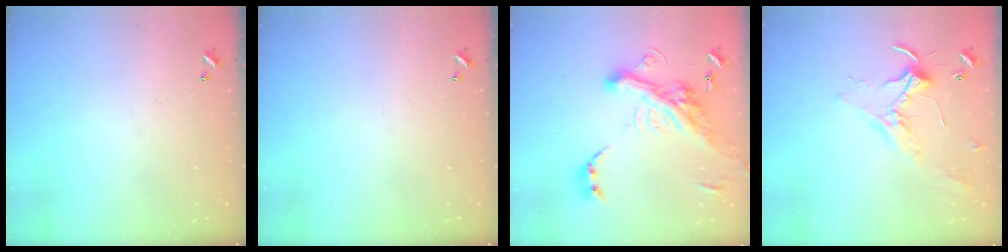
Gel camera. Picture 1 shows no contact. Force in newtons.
{"total": 0.0}
{"total": 10.6, "press": 10.4, "slide": 2.2}
{"total": 2.1, "press": 2.1, "slide": 0.5}